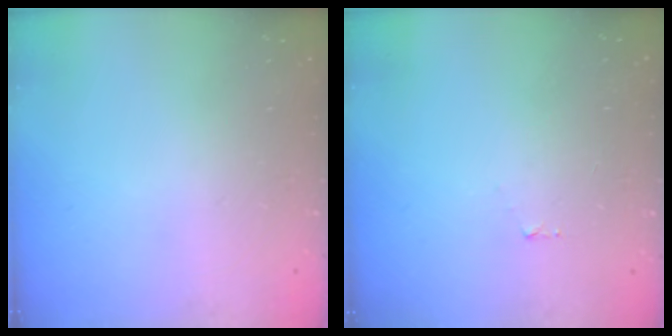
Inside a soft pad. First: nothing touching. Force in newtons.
{"total": 3.3, "press": 3.3, "slide": 0.3}